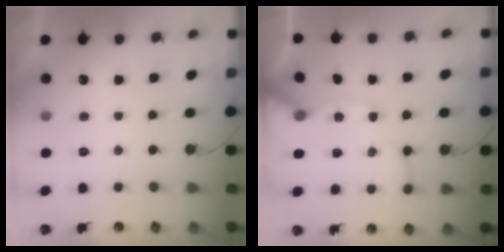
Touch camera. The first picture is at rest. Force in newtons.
{"total": 12.8, "press": 12.8, "slide": 1.4}